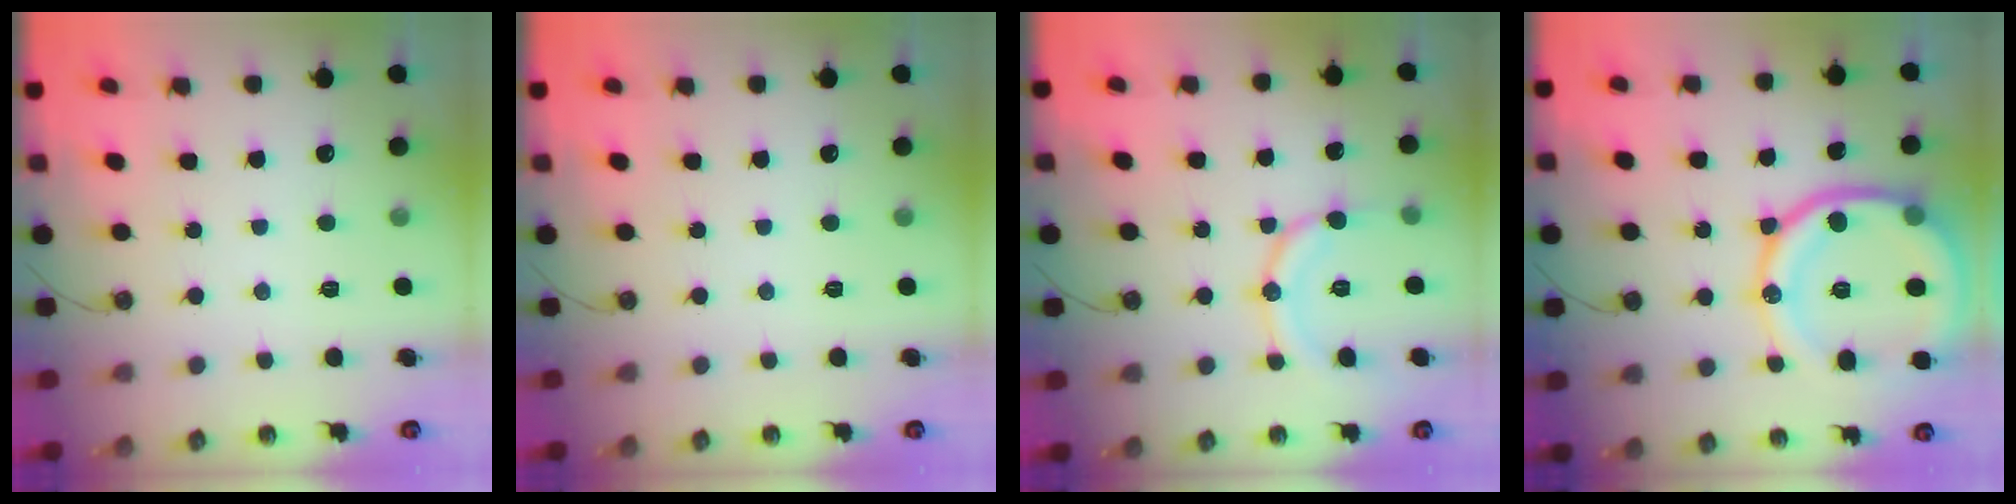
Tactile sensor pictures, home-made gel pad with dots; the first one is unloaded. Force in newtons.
{"total": 0.0}
{"total": 11.4, "press": 11.3, "slide": 1.0}
{"total": 21.9, "press": 21.8, "slide": 2.5}